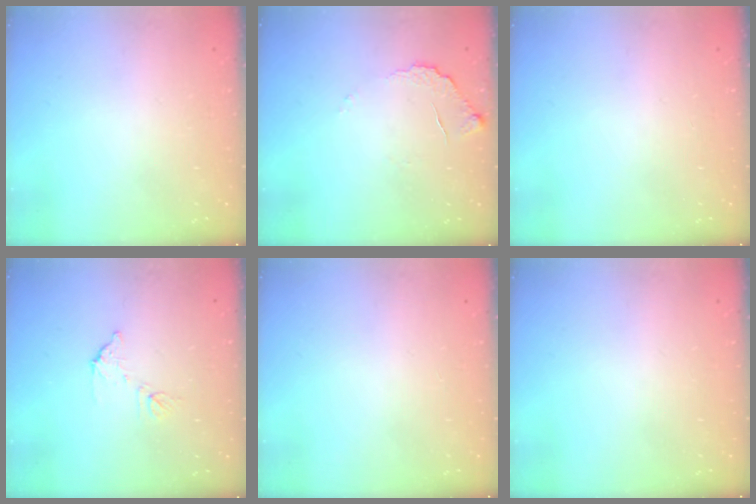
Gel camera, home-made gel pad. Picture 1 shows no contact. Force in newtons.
{"total": 8.3, "press": 8.3, "slide": 0.3}
{"total": 0.0}
{"total": 7.2, "press": 7.2, "slide": 0.3}
{"total": 0.0}
{"total": 0.0}